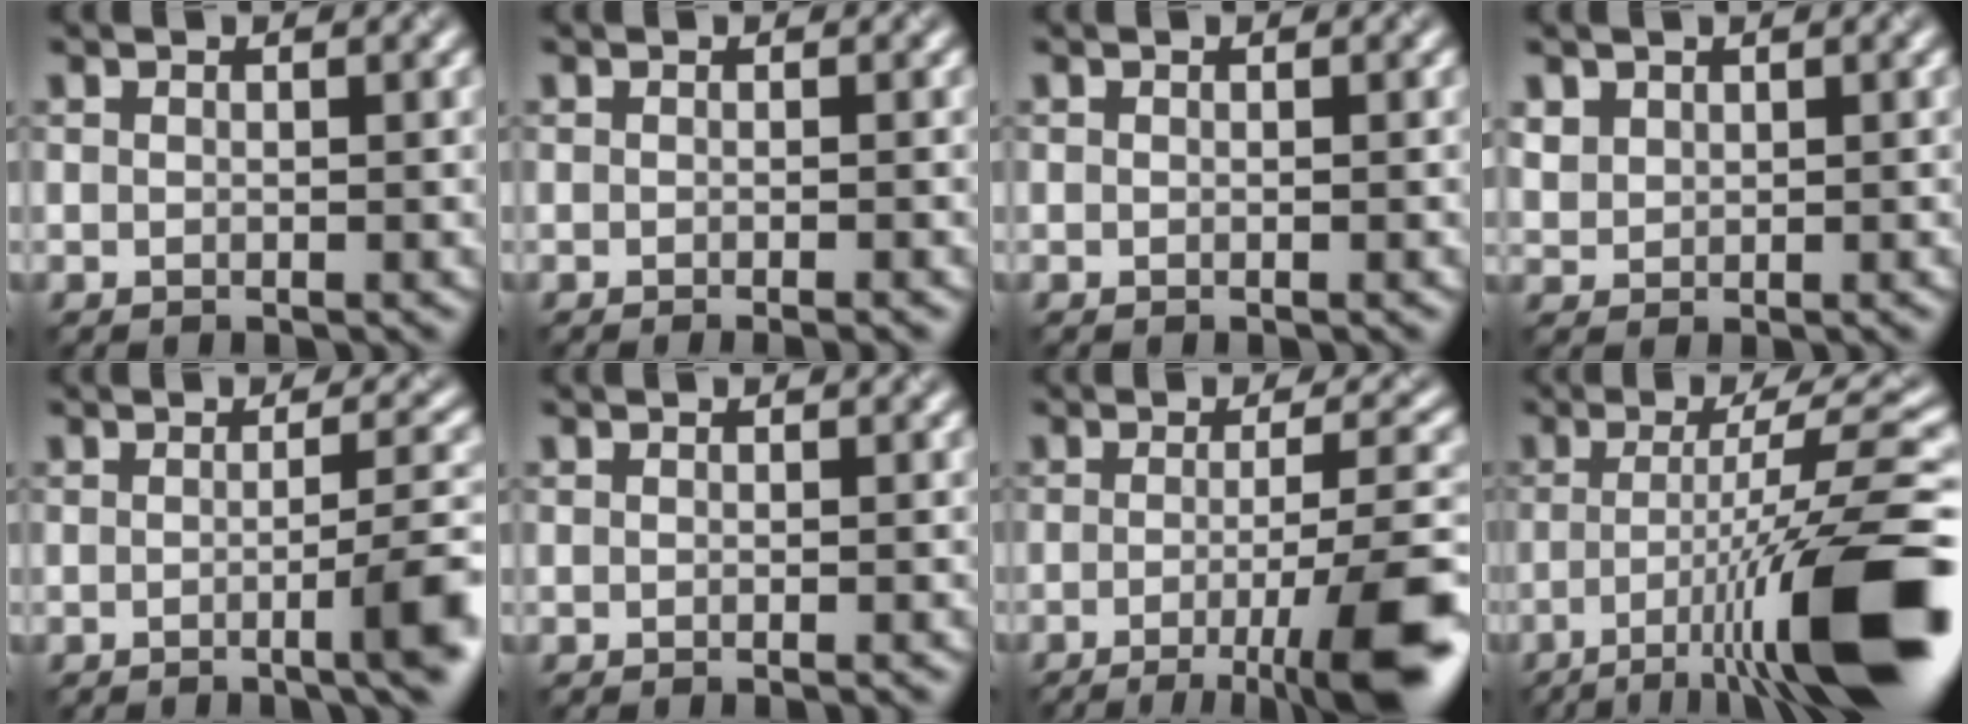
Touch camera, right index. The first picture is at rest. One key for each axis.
{"total": 2.1, "fx": -0.7, "fy": 0.9, "fz": 1.7, "tx": -0.003, "ty": 0.004, "tz": -0.018}
{"total": 0.0}
{"total": 1.0, "fx": 0.6, "fy": 0.8, "fz": -0.1, "tx": -0.002, "ty": 0.008, "tz": 0.025}
{"total": 5.4, "fx": -1.6, "fy": 1.0, "fz": 5.1, "tx": -0.060, "ty": 0.003, "tz": -0.019}
{"total": 0.8, "fx": -0.4, "fy": 0.3, "fz": 0.7, "tx": -0.001, "ty": 0.001, "tz": -0.008}
{"total": 10.4, "fx": -4.2, "fy": 2.2, "fz": 9.3, "tx": -0.109, "ty": -0.001, "tz": -0.054}
{"total": 13.3, "fx": -5.3, "fy": 2.5, "fz": 12.0, "tx": -0.172, "ty": 0.007, "tz": -0.077}